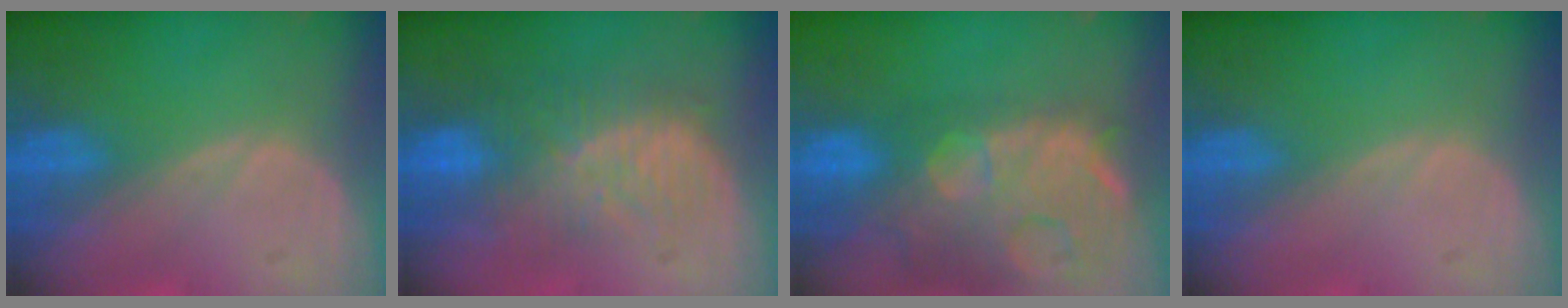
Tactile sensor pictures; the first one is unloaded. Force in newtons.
{"total": 10.2, "press": 8.6, "slide": 5.4}
{"total": 14.9, "press": 12.0, "slide": 8.9}
{"total": 0.0}